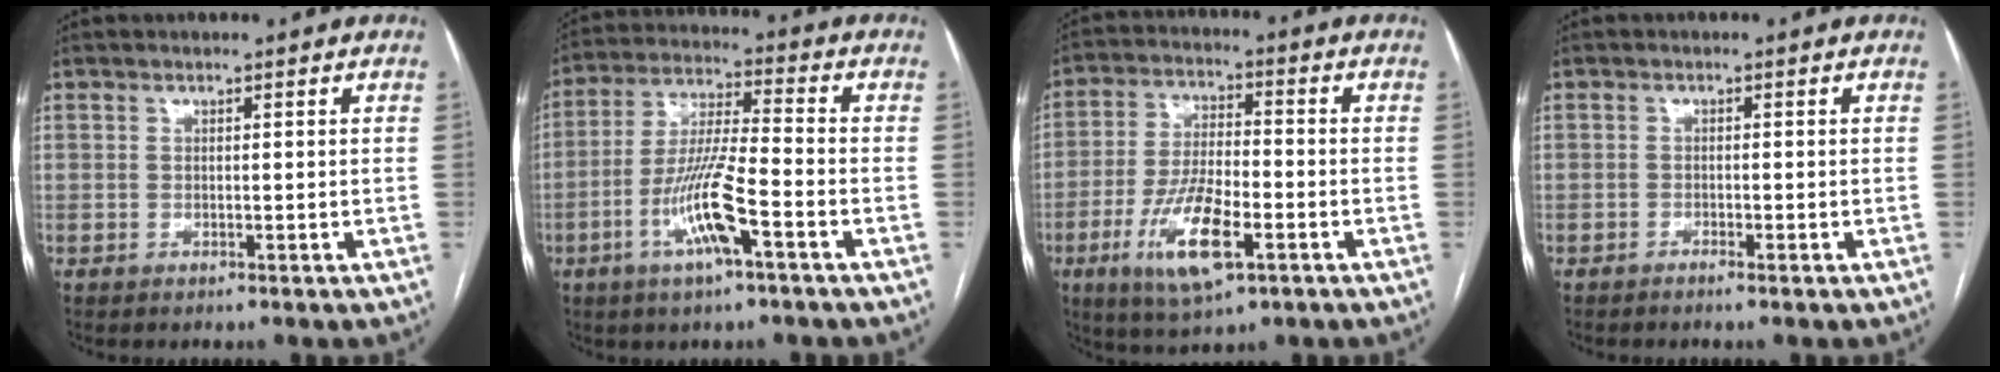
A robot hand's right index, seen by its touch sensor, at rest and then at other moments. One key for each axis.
{"total": 11.3, "fx": -4.7, "fy": 1.1, "fz": 10.2, "tx": -0.204, "ty": -0.005, "tz": -0.090}
{"total": 12.1, "fx": -4.9, "fy": 3.5, "fz": 10.5, "tx": -0.210, "ty": -0.012, "tz": -0.085}
{"total": 0.9, "fx": -0.7, "fy": 0.1, "fz": 0.6, "tx": -0.013, "ty": 0.001, "tz": -0.012}